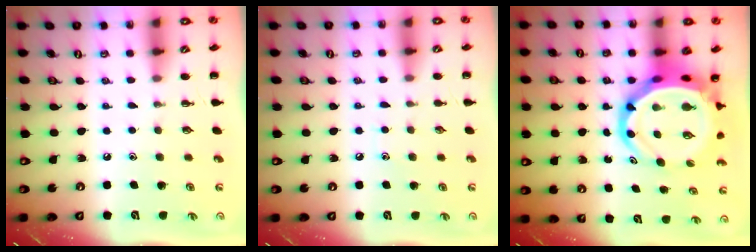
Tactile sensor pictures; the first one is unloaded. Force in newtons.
{"total": 5.1, "press": 4.8, "slide": 1.8}
{"total": 10.2, "press": 9.8, "slide": 2.8}